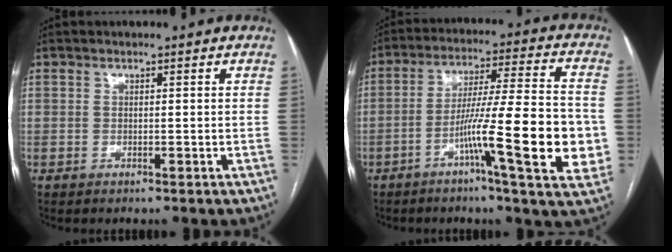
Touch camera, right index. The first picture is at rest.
{"total": 17.2, "force": [-4.8, 0.6, 16.5], "torque": [-0.244, 0.000, -0.075]}